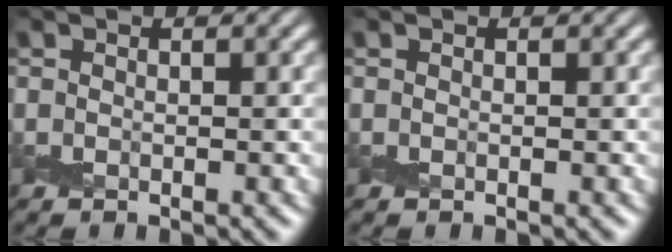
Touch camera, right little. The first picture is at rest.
{"total": 0.0}